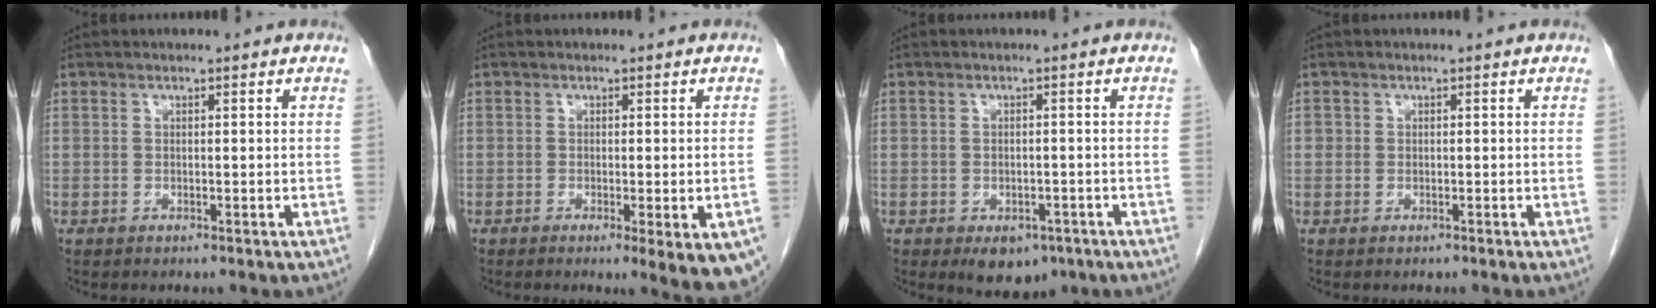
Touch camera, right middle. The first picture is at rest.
{"total": 9.1, "force": [-5.4, 1.7, 7.1], "torque": [-0.046, -0.018, -0.072]}
{"total": 5.6, "force": [-3.5, 3.3, 2.8], "torque": [-0.030, -0.001, -0.041]}
{"total": 0.9, "force": [-0.2, 0.8, 0.1], "torque": [0.003, 0.006, -0.005]}